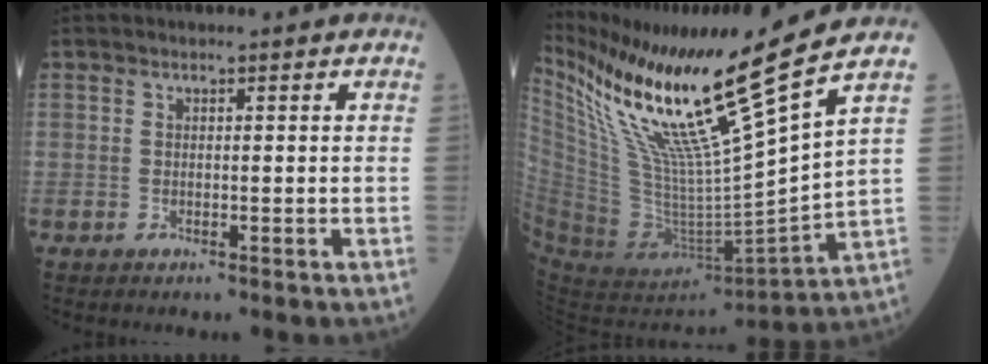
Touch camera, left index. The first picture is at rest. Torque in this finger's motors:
{"motor_torque": [0.61, -0.80, 0.50, 0.21]}